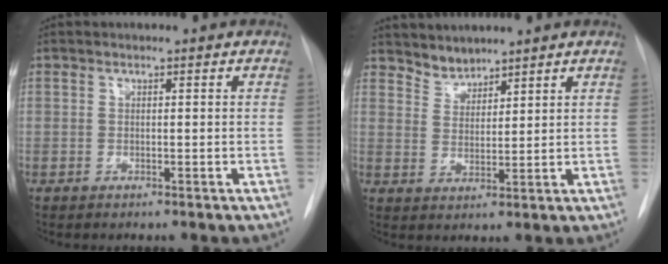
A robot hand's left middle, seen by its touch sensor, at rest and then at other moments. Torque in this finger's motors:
{"motor_torque": [0.01, -0.01, -0.03, 0.01]}